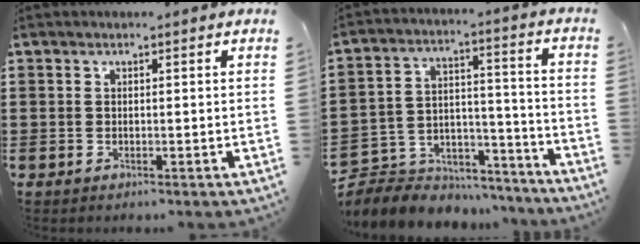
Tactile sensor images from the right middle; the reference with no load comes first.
{"total": 5.6, "force": [-4.8, 2.8, 0.1], "torque": [-0.011, 0.008, -0.099]}